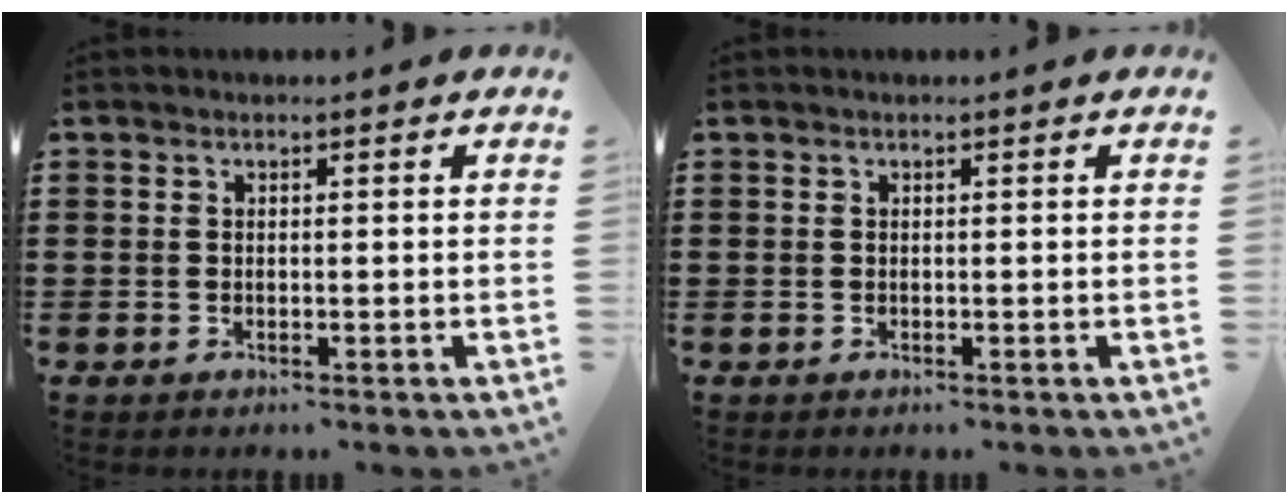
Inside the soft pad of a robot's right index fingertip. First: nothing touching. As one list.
[{"total": 0.0}]